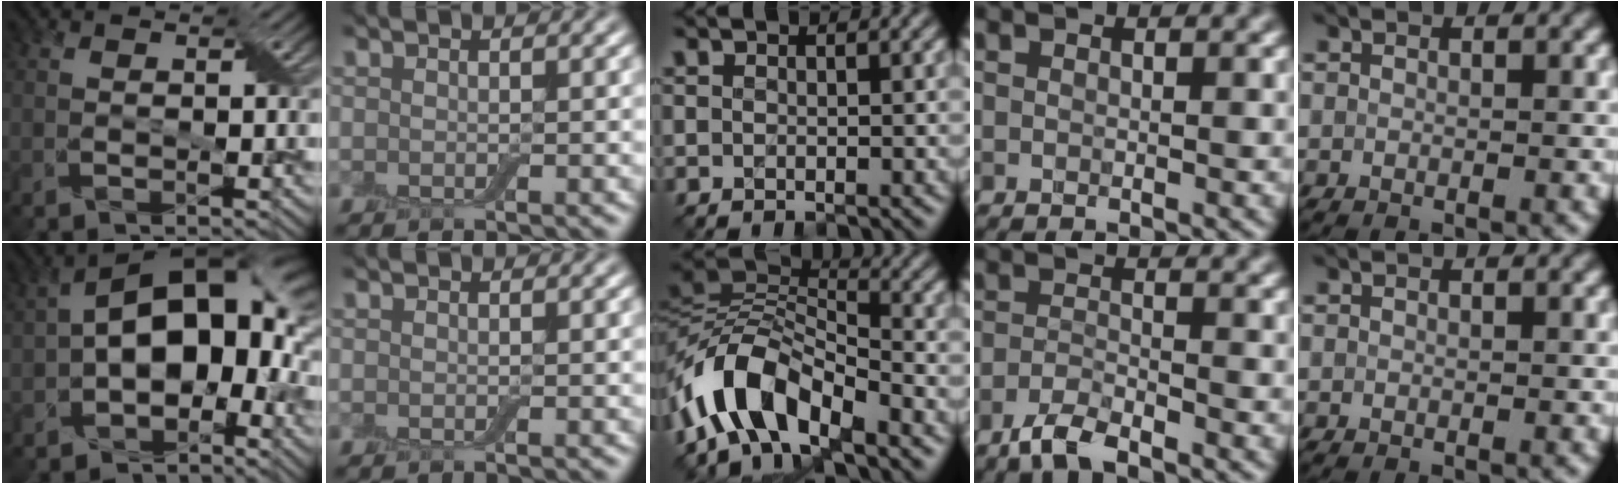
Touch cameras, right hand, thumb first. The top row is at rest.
{"thumb": {"total": 14.2, "force": [-1.4, 8.7, 11.2], "torque": [-0.168, -0.001, -0.027]}, "middle": {"total": 7.9, "force": [-4.9, 3.5, 5.1], "torque": [-0.086, 0.012, -0.101]}, "ring": {"total": 3.0, "force": [-2.8, 0.4, 1.2], "torque": [-0.026, 0.001, -0.056]}}